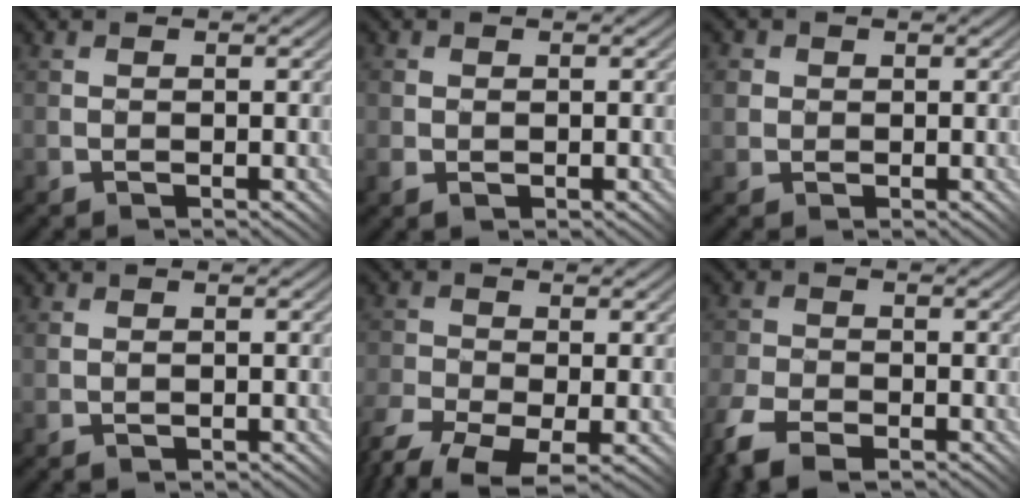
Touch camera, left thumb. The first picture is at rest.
{"total": 1.4, "force": [-0.1, 1.1, 0.9], "torque": [-0.019, -0.002, -0.003]}
{"total": 3.2, "force": [1.0, 2.9, 0.8], "torque": [-0.024, 0.010, 0.011]}
{"total": 0.9, "force": [0.0, 0.6, 0.8], "torque": [-0.015, 0.002, 0.002]}
{"total": 9.3, "force": [-6.4, 4.0, 5.3], "torque": [-0.108, -0.034, -0.107]}
{"total": 7.0, "force": [-4.6, 3.5, 4.0], "torque": [-0.104, -0.022, -0.086]}